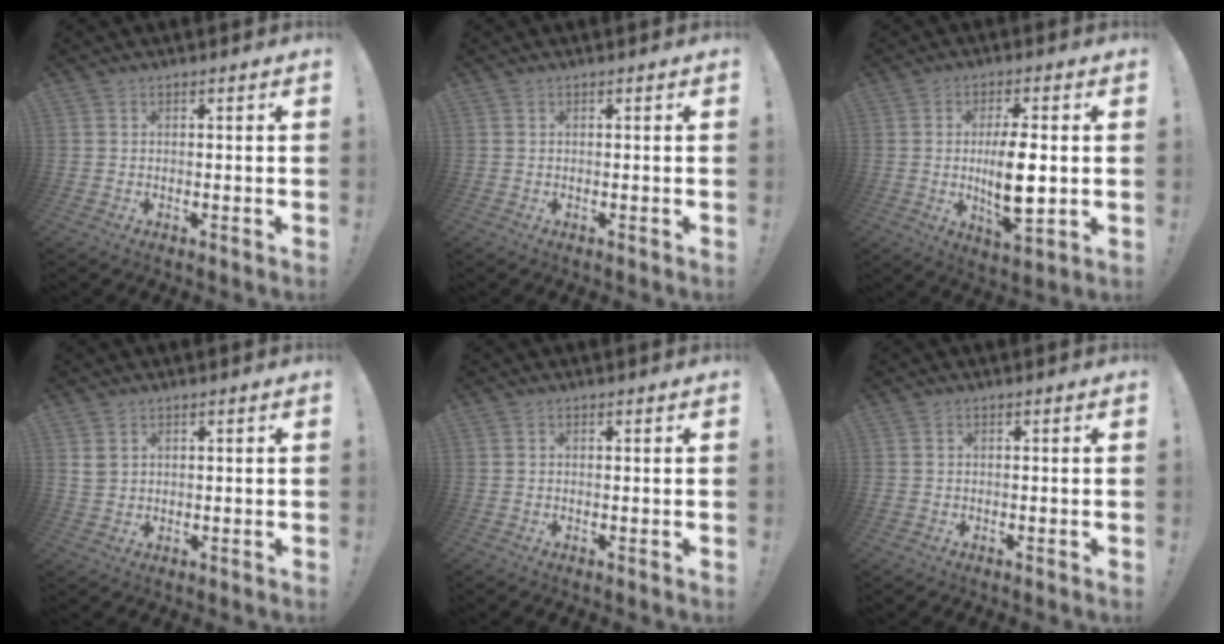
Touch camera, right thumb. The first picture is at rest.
{"total": 0.0}
{"total": 11.6, "force": [-0.4, 3.8, 11.0], "torque": [-0.201, -0.014, -0.013]}
{"total": 2.8, "force": [1.5, 2.0, 1.2], "torque": [-0.011, -0.006, 0.026]}
{"total": 0.0}
{"total": 0.7, "force": [-0.3, 0.6, 0.2], "torque": [-0.003, 0.002, -0.004]}